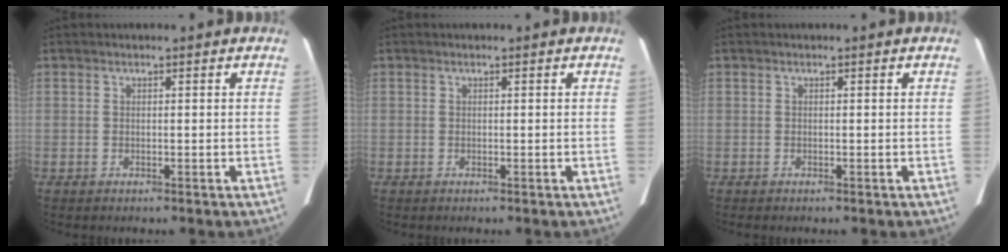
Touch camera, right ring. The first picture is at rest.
{"total": 0.0}
{"total": 0.0}